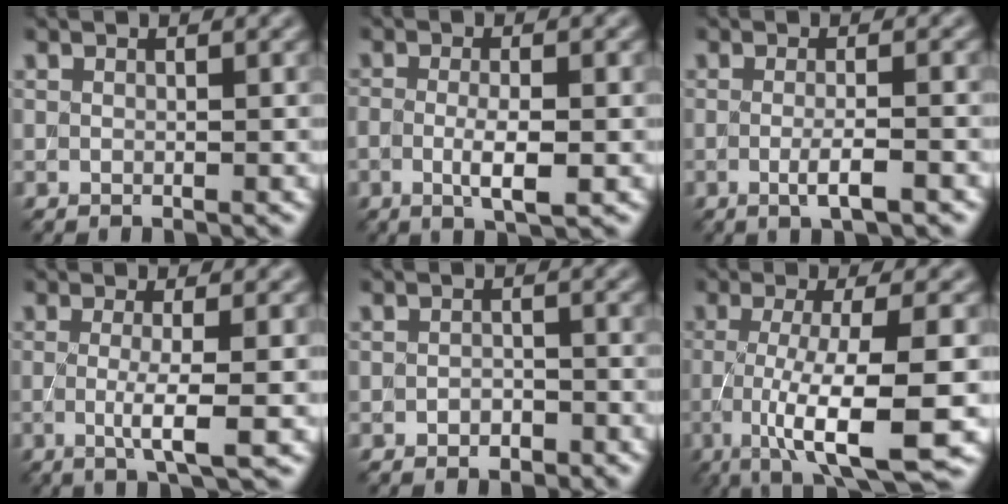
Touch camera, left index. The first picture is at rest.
{"total": 3.2, "force": [-0.6, 0.7, 3.0], "torque": [-0.061, -0.007, -0.012]}
{"total": 2.8, "force": [-0.7, 0.6, 2.7], "torque": [-0.041, -0.003, -0.015]}
{"total": 4.0, "force": [-0.4, 0.8, 3.9], "torque": [-0.067, -0.010, -0.010]}
{"total": 1.2, "force": [-0.8, 0.7, 0.5], "torque": [-0.013, 0.002, -0.014]}
{"total": 9.8, "force": [-2.8, 2.1, 9.2], "torque": [-0.139, -0.010, -0.051]}